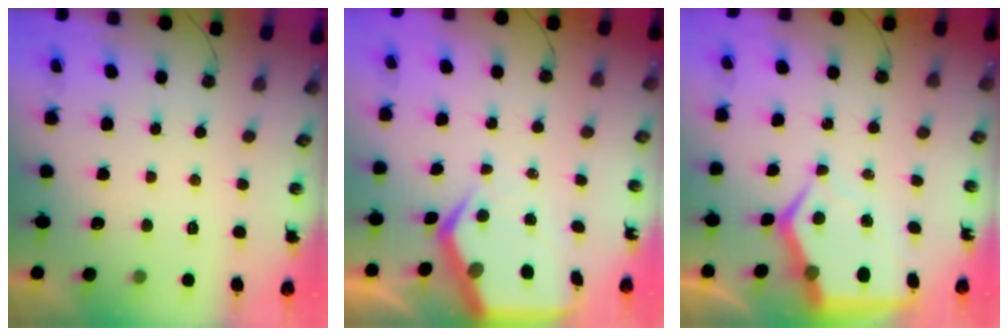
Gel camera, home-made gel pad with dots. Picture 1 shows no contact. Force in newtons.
{"total": 7.9, "press": 7.8, "slide": 0.8}
{"total": 9.7, "press": 9.6, "slide": 1.2}